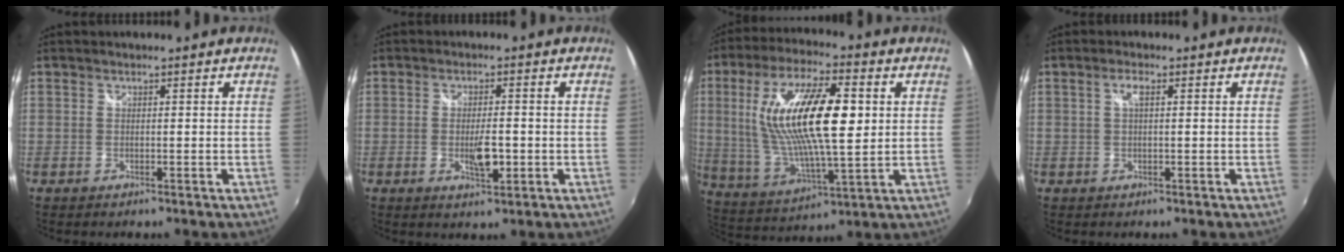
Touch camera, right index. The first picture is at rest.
{"total": 5.0, "force": [-1.1, 1.7, 4.6], "torque": [-0.081, -0.008, -0.016]}
{"total": 20.2, "force": [3.8, 6.3, 18.8], "torque": [-0.353, 0.007, 0.079]}
{"total": 1.9, "force": [0.5, 0.3, 1.8], "torque": [-0.033, 0.004, 0.006]}